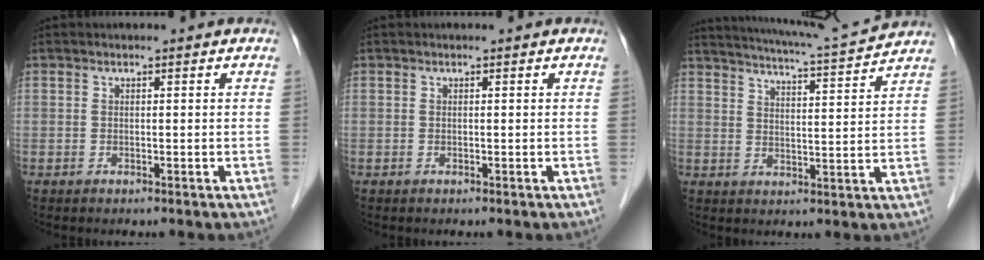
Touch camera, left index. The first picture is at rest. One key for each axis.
{"total": 0.0}
{"total": 12.2, "fx": 11.7, "fy": -1.2, "fz": 3.5, "tx": -0.069, "ty": -0.010, "tz": 0.163}